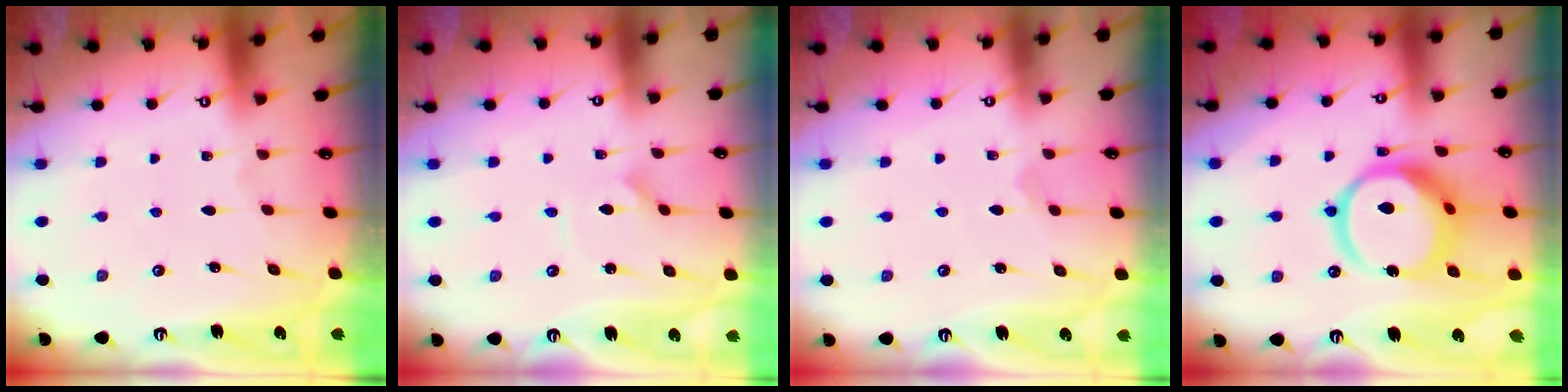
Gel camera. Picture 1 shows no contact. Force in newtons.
{"total": 1.6, "press": 1.6, "slide": 0.1}
{"total": 2.8, "press": 2.8, "slide": 0.3}
{"total": 16.2, "press": 16.2, "slide": 1.7}